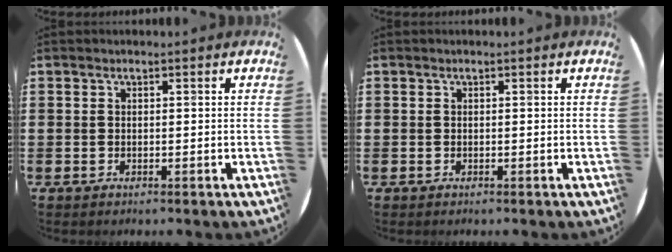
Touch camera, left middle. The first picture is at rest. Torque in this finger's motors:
{"motor_torque": [0.80, -0.76, 0.05, 0.02]}